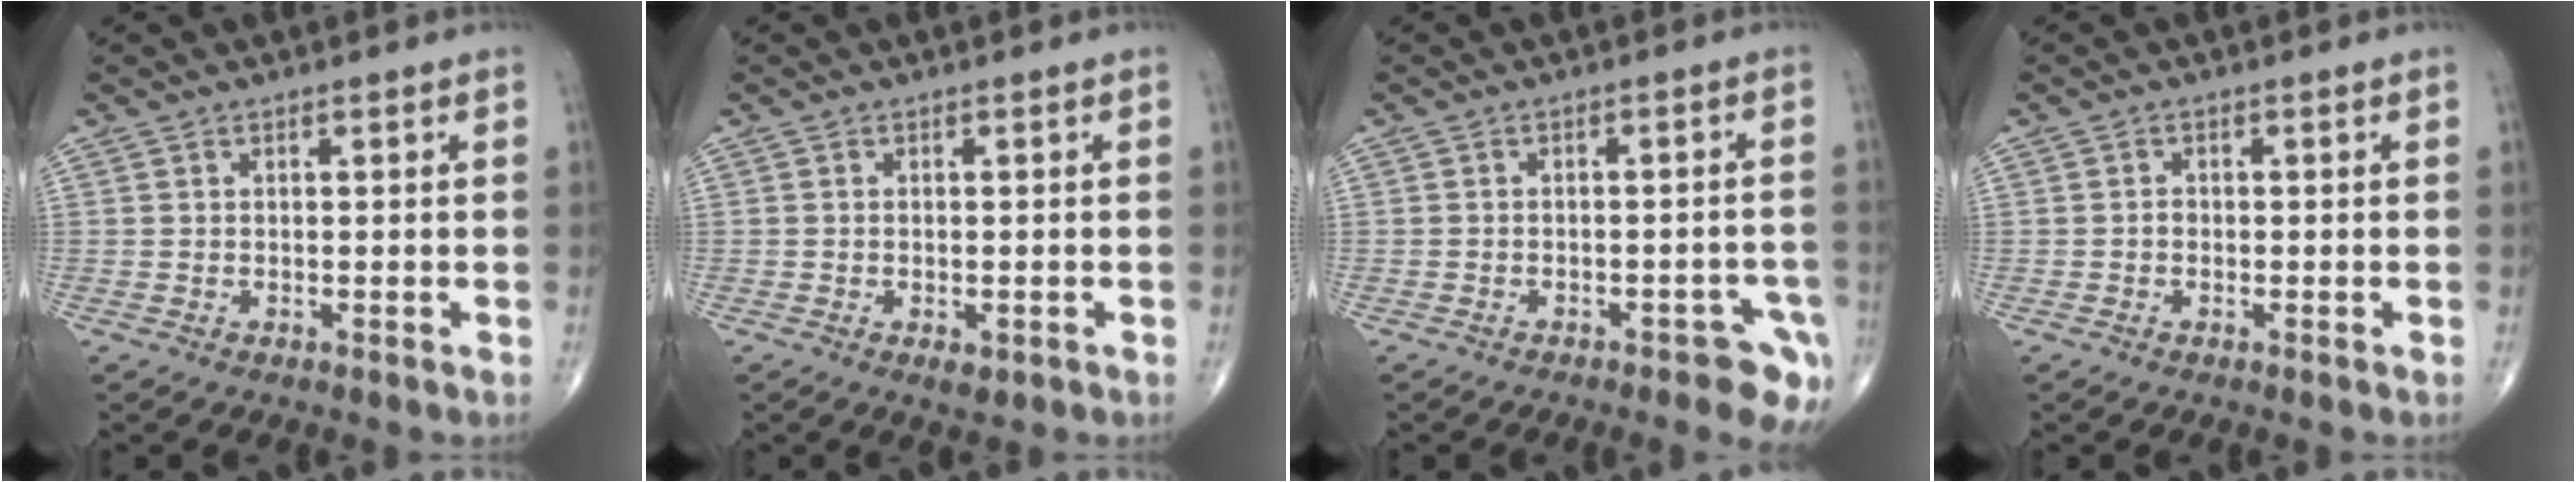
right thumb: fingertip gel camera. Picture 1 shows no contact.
{"total": 2.1, "force": [-0.8, 1.0, 1.7], "torque": [-0.027, -0.002, -0.009]}
{"total": 8.2, "force": [-5.1, 3.4, 5.5], "torque": [-0.047, 0.027, -0.065]}
{"total": 0.9, "force": [-0.3, 0.7, 0.5], "torque": [-0.003, 0.003, -0.007]}